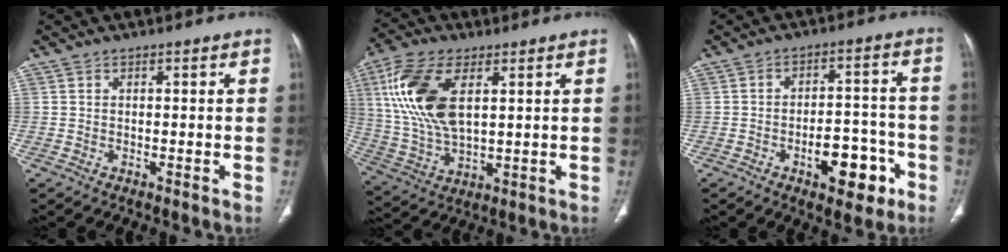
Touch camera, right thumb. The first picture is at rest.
{"total": 16.2, "force": [4.7, 8.1, 13.2], "torque": [-0.284, -0.008, 0.097]}
{"total": 10.5, "force": [-4.7, 5.4, 7.8], "torque": [-0.085, 0.042, -0.060]}